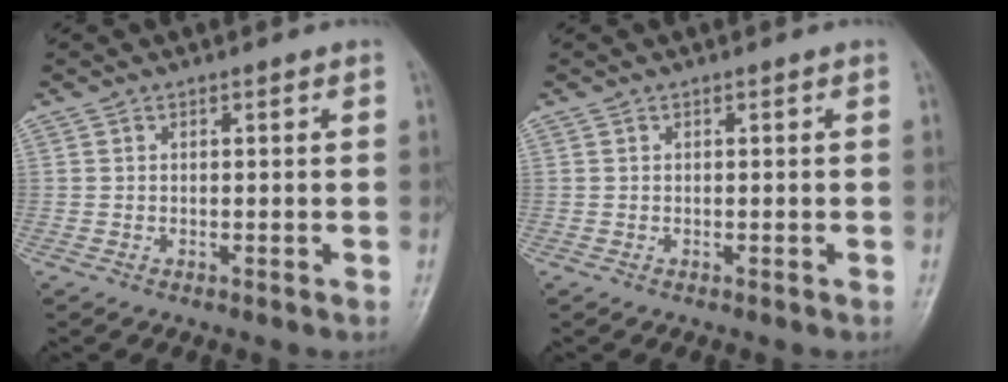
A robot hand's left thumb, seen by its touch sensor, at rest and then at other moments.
{"total": 0.0}